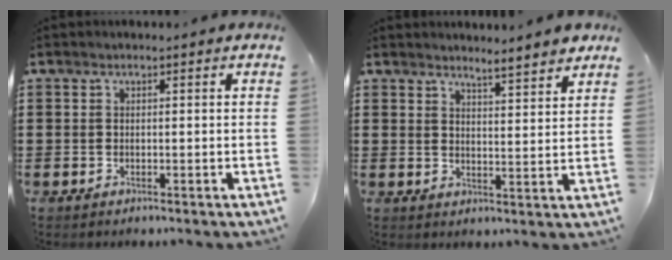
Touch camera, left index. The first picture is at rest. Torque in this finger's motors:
{"motor_torque": [2.14, 0.00, 0.07, 0.03]}